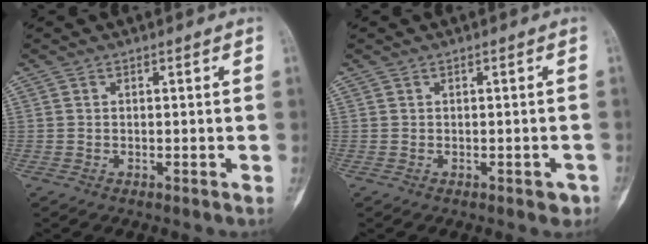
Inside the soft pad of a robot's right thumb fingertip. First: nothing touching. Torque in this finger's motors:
{"motor_torque": [0.52, 0.47, 0.09, -0.01, 0.01]}